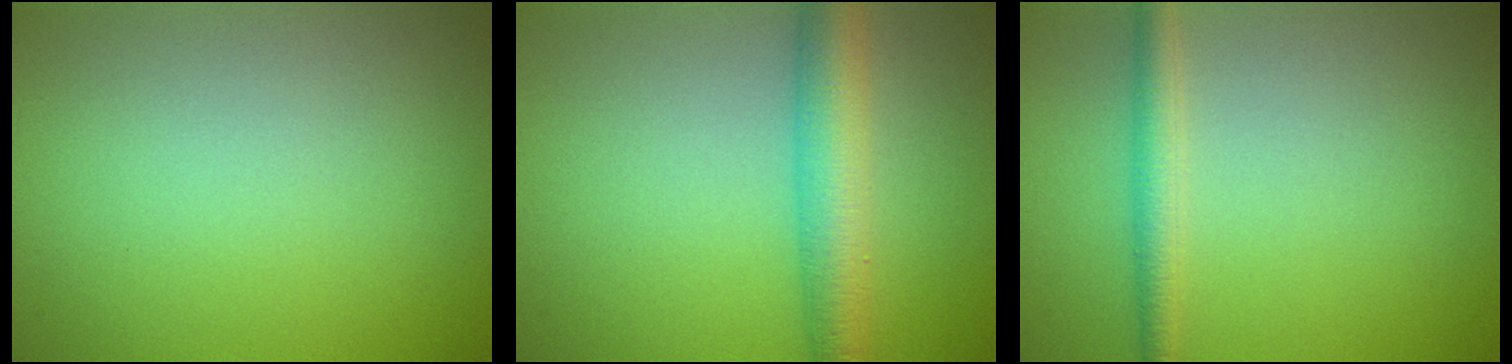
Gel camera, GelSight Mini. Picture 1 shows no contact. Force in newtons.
{"total": 5.4, "press": 5.4, "slide": 0.2}
{"total": 2.4, "press": 2.4, "slide": 0.1}